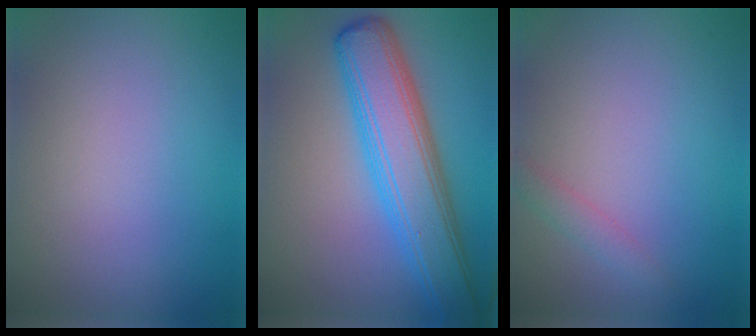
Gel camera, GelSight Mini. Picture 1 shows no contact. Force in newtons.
{"total": 8.0, "press": 8.0, "slide": 0.2}
{"total": 1.3, "press": 1.3, "slide": 0.0}